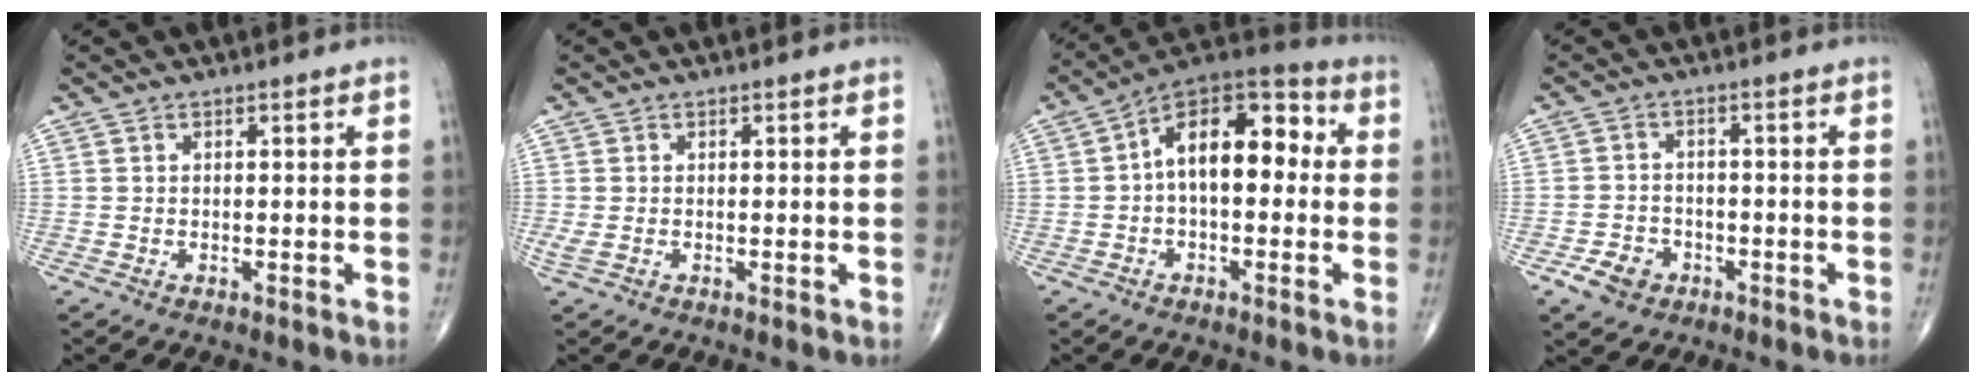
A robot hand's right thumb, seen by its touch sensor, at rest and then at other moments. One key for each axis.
{"total": 1.3, "fx": 0.0, "fy": 0.6, "fz": 1.1, "tx": -0.032, "ty": 0.000, "tz": 0.004}
{"total": 14.5, "fx": 1.1, "fy": 8.0, "fz": 12.0, "tx": -0.159, "ty": 0.047, "tz": 0.002}
{"total": 3.4, "fx": -2.1, "fy": 2.4, "fz": 1.2, "tx": -0.015, "ty": 0.014, "tz": -0.035}